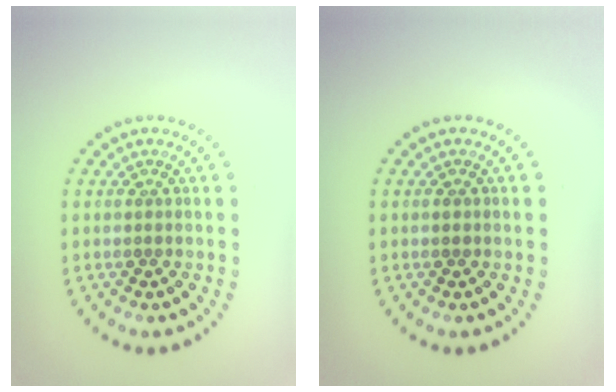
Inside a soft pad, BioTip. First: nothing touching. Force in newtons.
{"total": 0.8, "press": 0.7, "slide": 0.1}